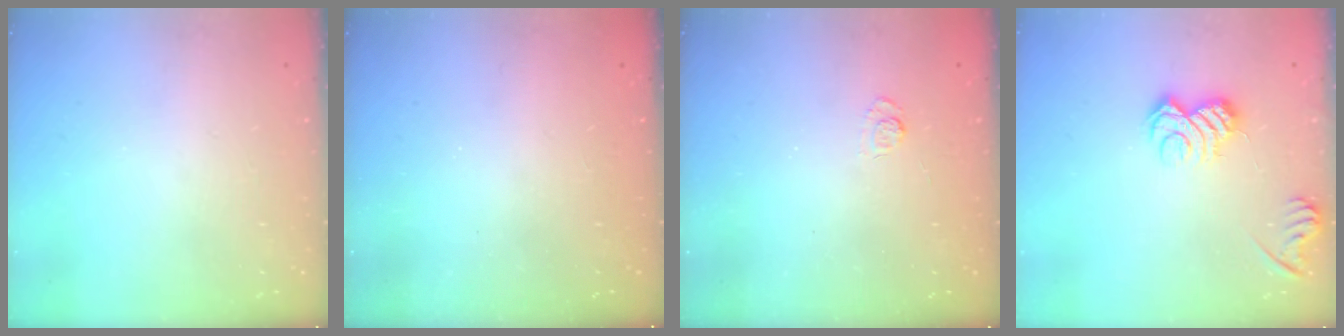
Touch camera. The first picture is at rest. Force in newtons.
{"total": 2.6, "press": 2.4, "slide": 0.8}
{"total": 3.0, "press": 2.6, "slide": 1.5}
{"total": 9.9, "press": 9.9, "slide": 0.5}